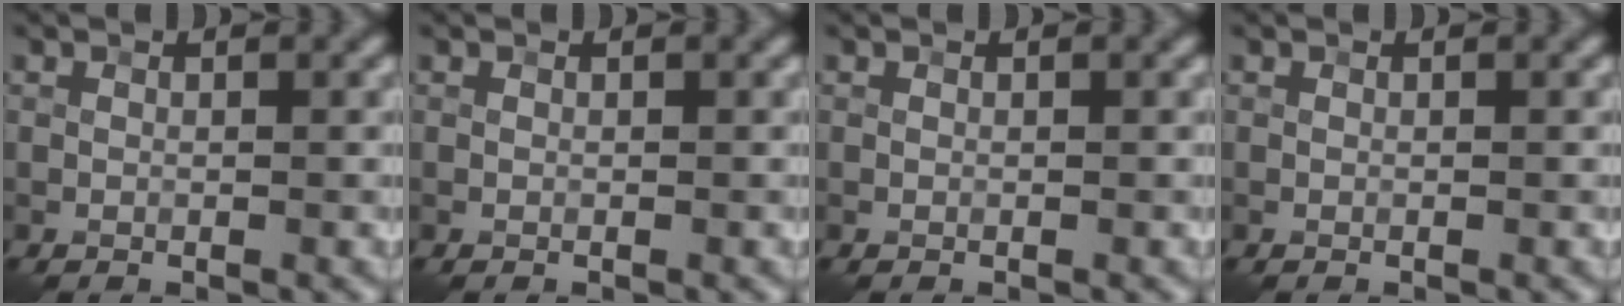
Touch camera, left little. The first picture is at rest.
{"total": 0.0}
{"total": 0.0}
{"total": 0.0}